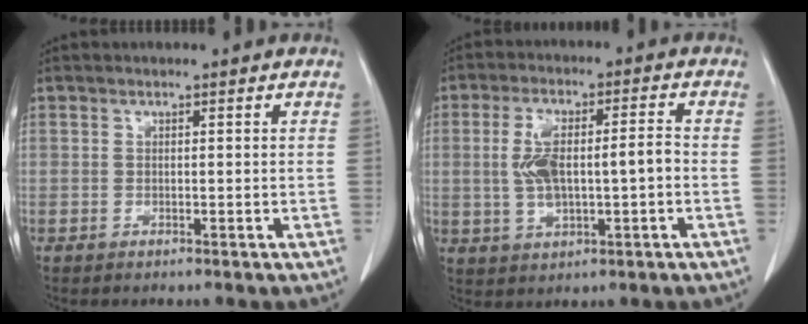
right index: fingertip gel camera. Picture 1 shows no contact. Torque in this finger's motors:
{"motor_torque": [0.32, 0.03, 0.27, 0.11]}